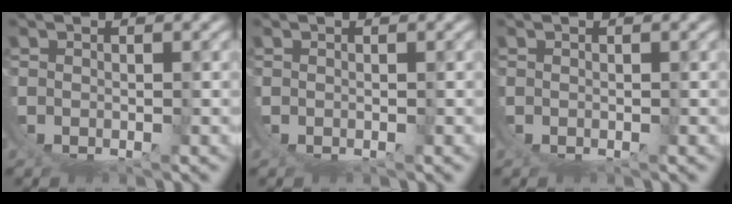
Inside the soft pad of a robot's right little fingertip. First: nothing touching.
{"total": 0.0}
{"total": 0.0}